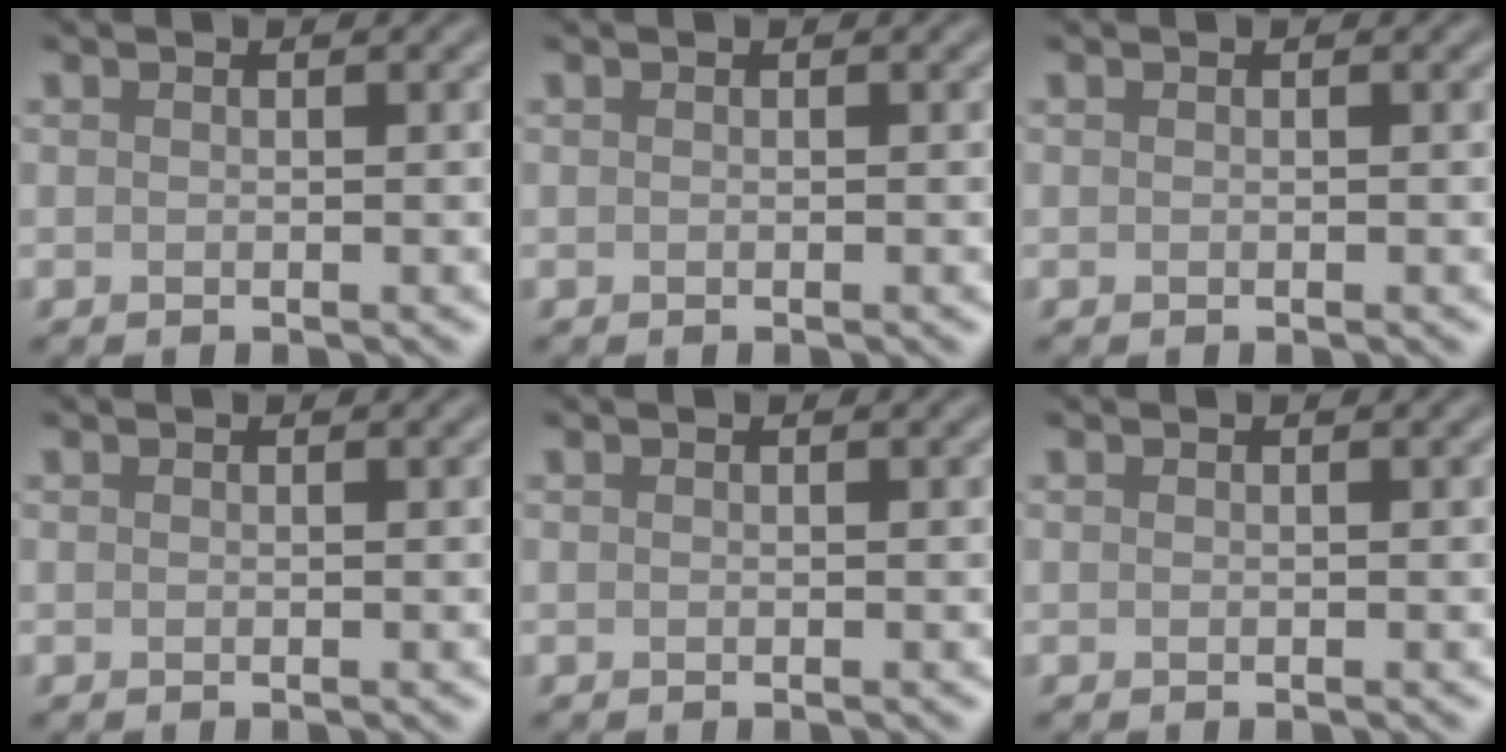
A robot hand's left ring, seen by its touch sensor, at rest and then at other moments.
{"total": 0.0}
{"total": 0.0}
{"total": 0.0}
{"total": 0.0}
{"total": 0.0}